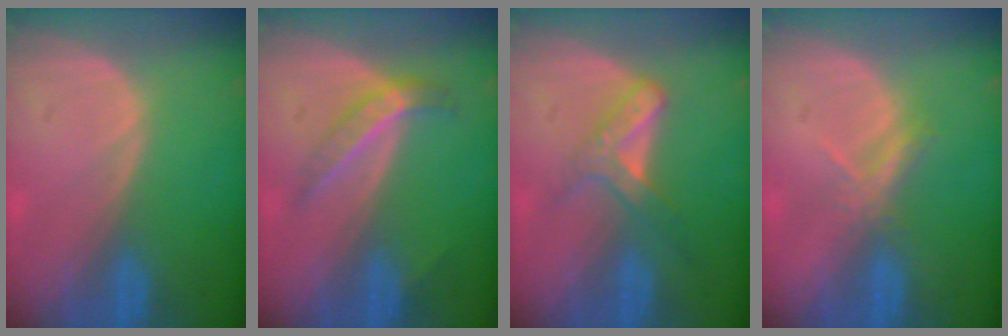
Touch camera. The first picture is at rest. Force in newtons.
{"total": 4.5, "press": 4.1, "slide": 2.0}
{"total": 5.6, "press": 4.9, "slide": 2.7}
{"total": 2.6, "press": 2.5, "slide": 0.9}